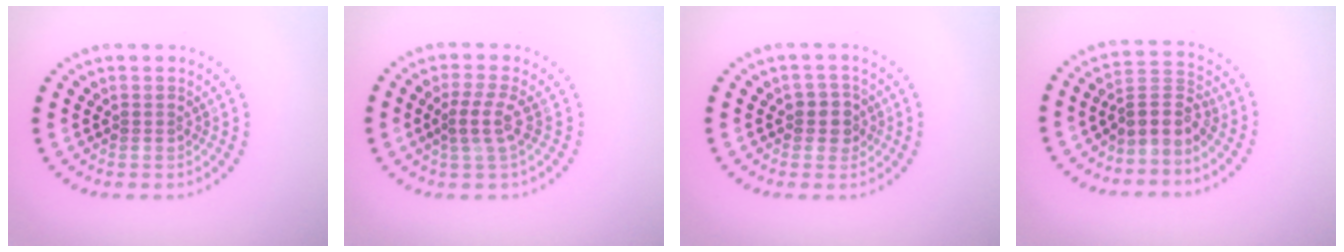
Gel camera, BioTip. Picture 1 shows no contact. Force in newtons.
{"total": 2.3, "press": 1.8, "slide": 1.3}
{"total": 2.1, "press": 1.9, "slide": 0.8}
{"total": 3.0, "press": 2.3, "slide": 1.9}